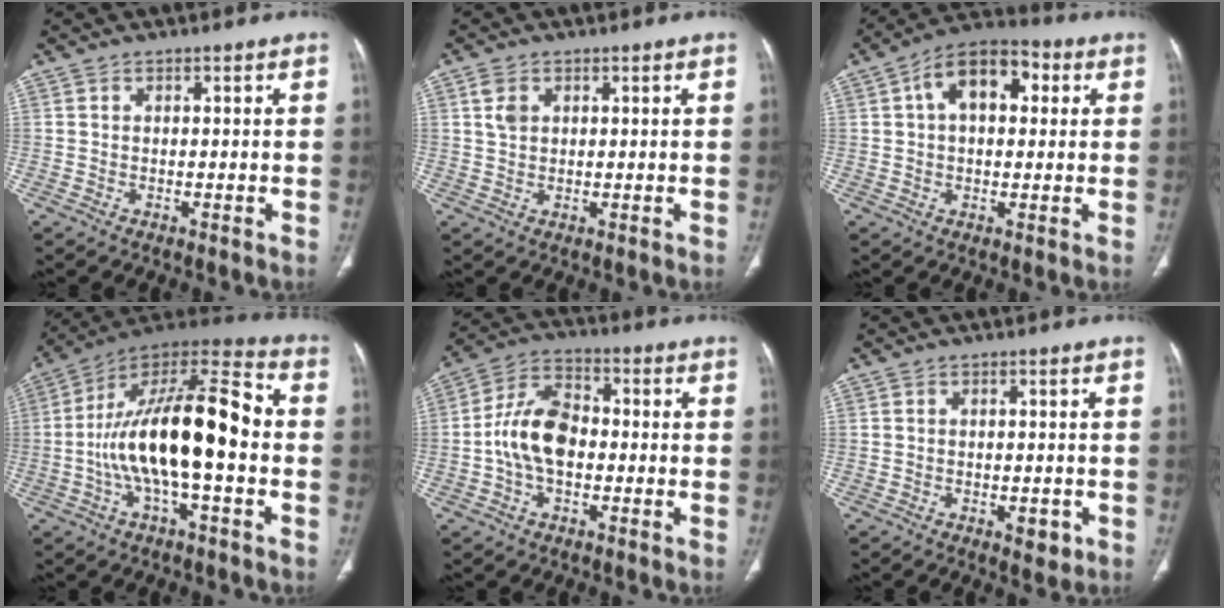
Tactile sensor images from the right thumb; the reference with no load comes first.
{"total": 3.0, "force": [1.2, 2.0, 1.8], "torque": [-0.033, 0.002, 0.027]}
{"total": 12.0, "force": [3.2, 7.2, 9.1], "torque": [-0.127, 0.026, 0.044]}
{"total": 21.9, "force": [-2.1, 8.0, 20.3], "torque": [-0.350, 0.051, -0.041]}
{"total": 11.2, "force": [-1.3, 7.0, 8.6], "torque": [-0.155, 0.032, -0.034]}
{"total": 3.4, "force": [-1.3, 1.7, 2.6], "torque": [-0.028, 0.004, -0.010]}